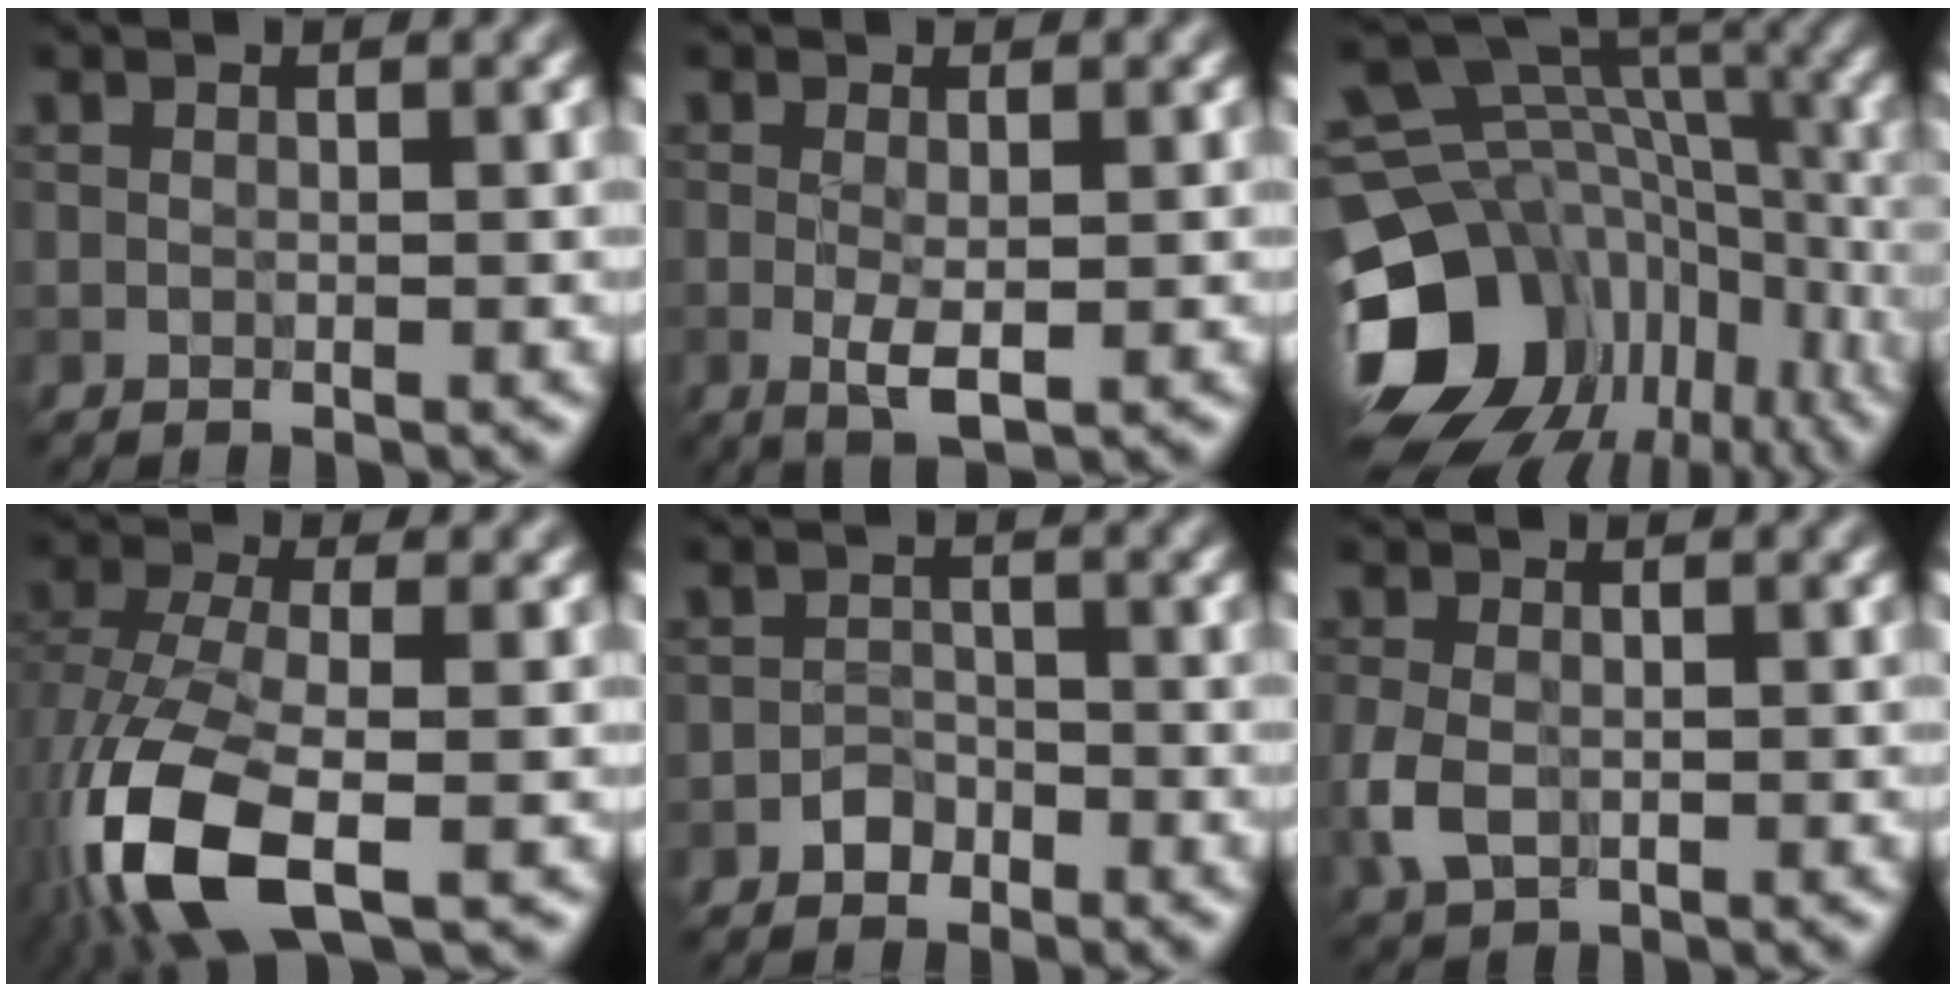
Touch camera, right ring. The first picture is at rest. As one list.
[{"total": 2.3, "force": [-0.3, 0.7, 2.2], "torque": [-0.045, -0.008, -0.004]}, {"total": 15.5, "force": [-6.2, 11.2, 8.8], "torque": [-0.183, 0.001, -0.094]}, {"total": 10.3, "force": [-4.5, 4.6, 8.1], "torque": [-0.187, -0.013, -0.093]}, {"total": 1.7, "force": [-1.1, 1.2, 0.4], "torque": [0.001, 0.007, -0.021]}, {"total": 3.1, "force": [-0.8, 2.2, 2.1], "torque": [-0.055, -0.008, -0.016]}]